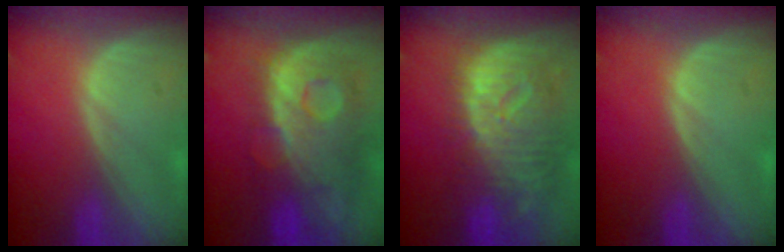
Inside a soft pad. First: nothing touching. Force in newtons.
{"total": 11.3, "press": 9.8, "slide": 5.7}
{"total": 12.2, "press": 10.5, "slide": 6.1}
{"total": 0.0}